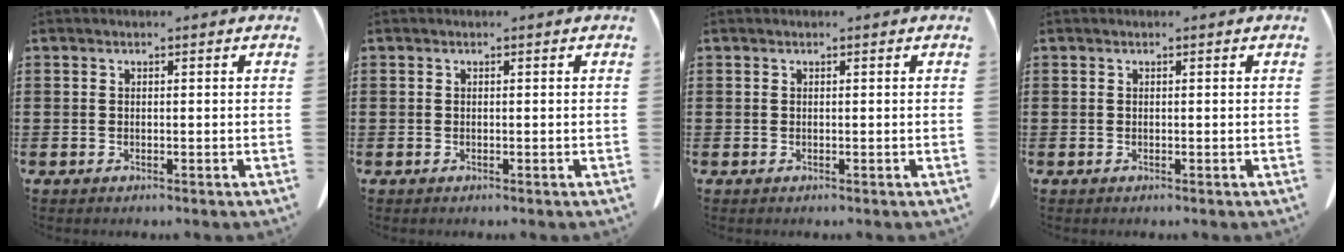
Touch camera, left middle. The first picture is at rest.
{"total": 0.0}
{"total": 0.0}
{"total": 0.0}